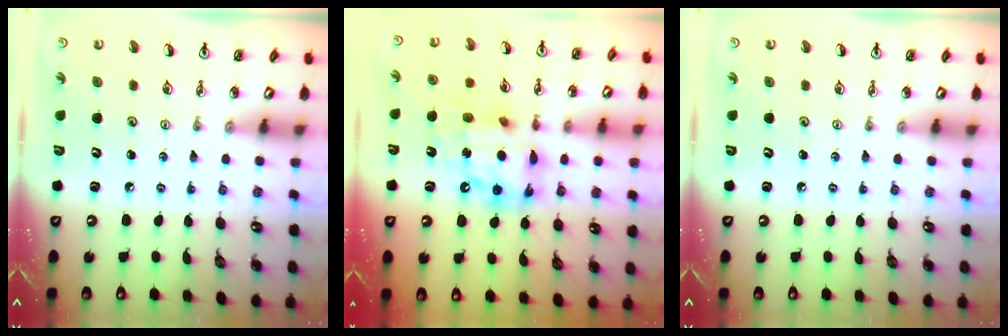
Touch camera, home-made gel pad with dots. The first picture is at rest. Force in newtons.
{"total": 14.3, "press": 14.3, "slide": 1.5}
{"total": 0.0}